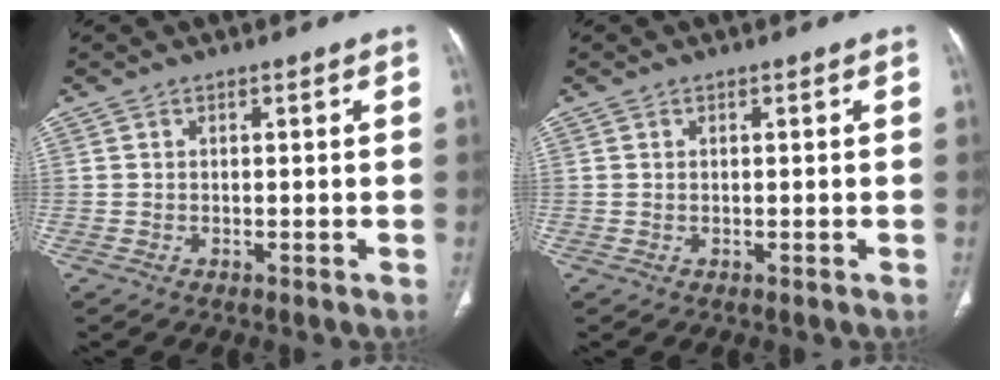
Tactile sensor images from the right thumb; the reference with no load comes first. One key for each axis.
{"total": 0.0}